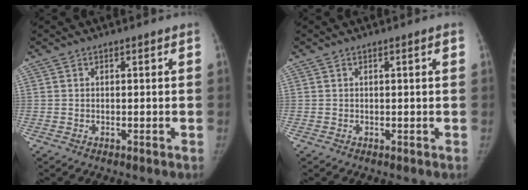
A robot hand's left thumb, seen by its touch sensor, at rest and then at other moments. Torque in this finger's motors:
{"motor_torque": [0.23, 0.00, -0.09, -0.23, 0.03]}